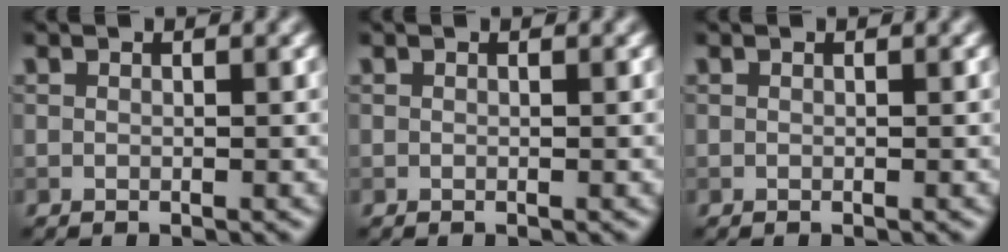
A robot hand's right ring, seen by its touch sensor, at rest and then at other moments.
{"total": 0.0}
{"total": 0.0}